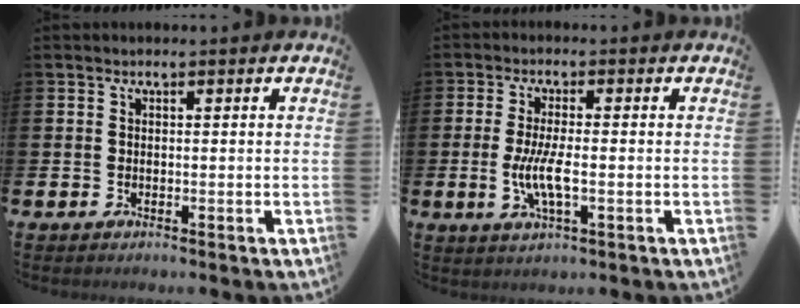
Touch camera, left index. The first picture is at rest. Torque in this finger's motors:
{"motor_torque": [0.82, -0.02, 0.64, 0.21]}